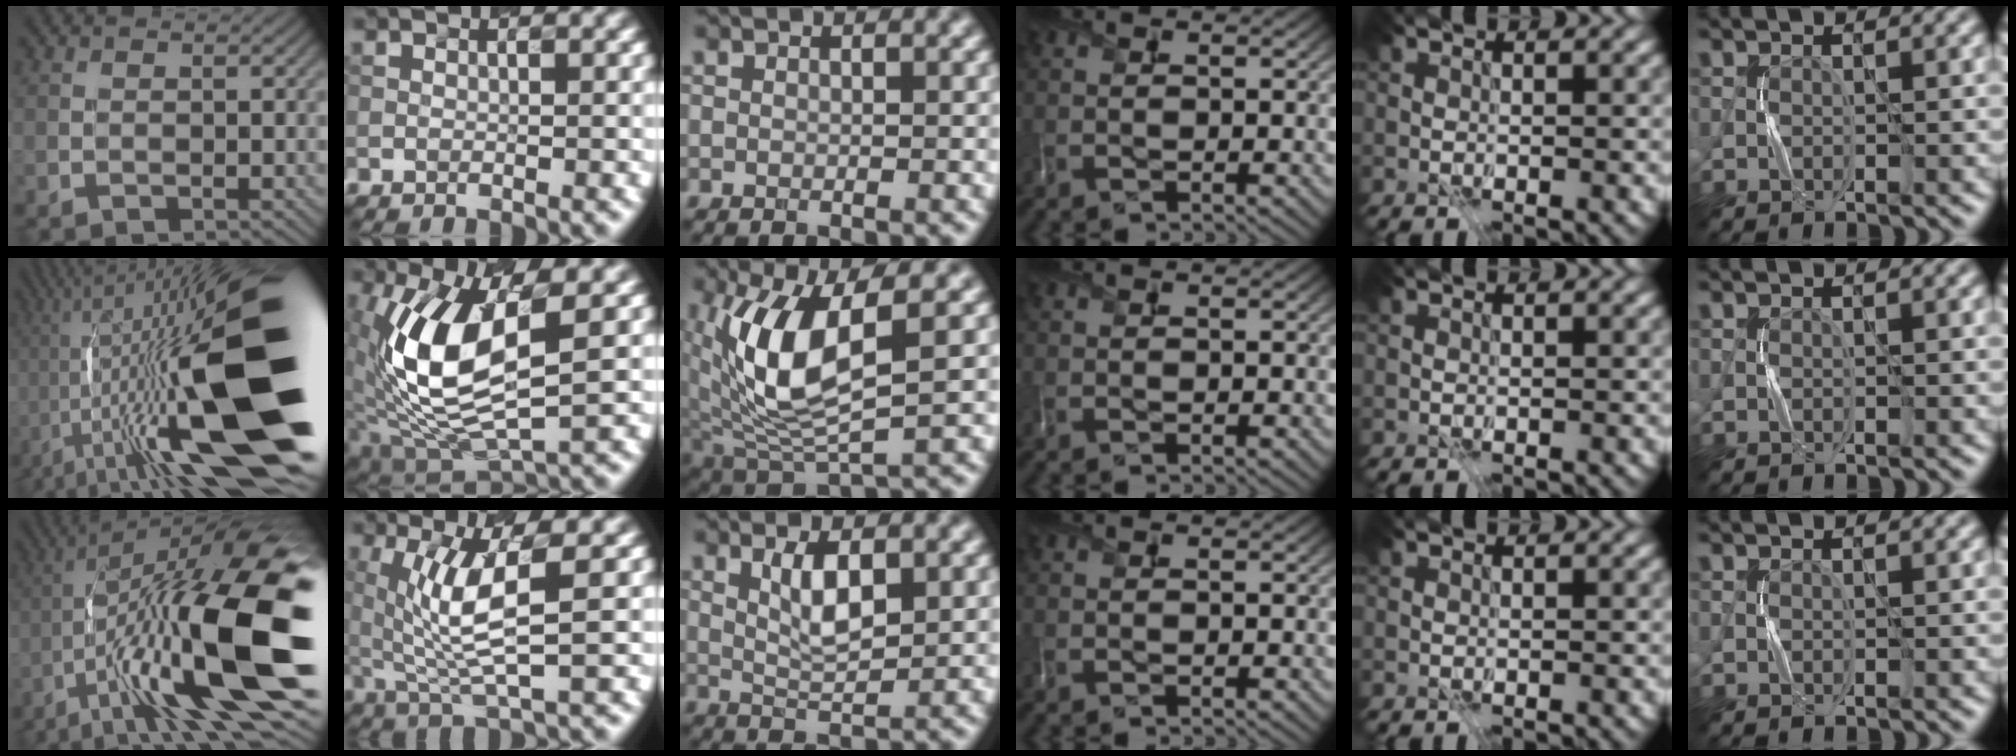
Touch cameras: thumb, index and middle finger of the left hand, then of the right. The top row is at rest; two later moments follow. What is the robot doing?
{"motion": "press", "object": "grip strengthener"}